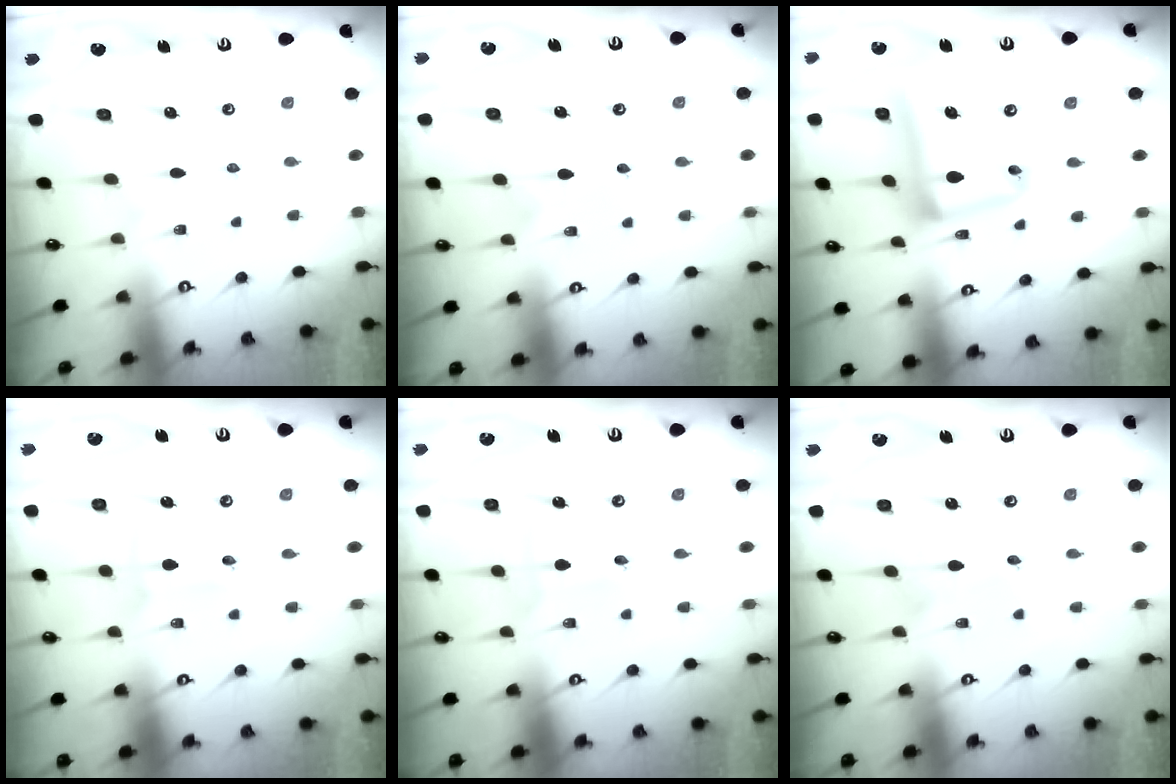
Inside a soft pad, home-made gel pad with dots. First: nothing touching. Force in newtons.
{"total": 3.7, "press": 3.7, "slide": 0.4}
{"total": 14.4, "press": 14.3, "slide": 1.4}
{"total": 2.3, "press": 2.3, "slide": 0.4}
{"total": 3.2, "press": 3.2, "slide": 0.3}
{"total": 1.1, "press": 1.1, "slide": 0.1}